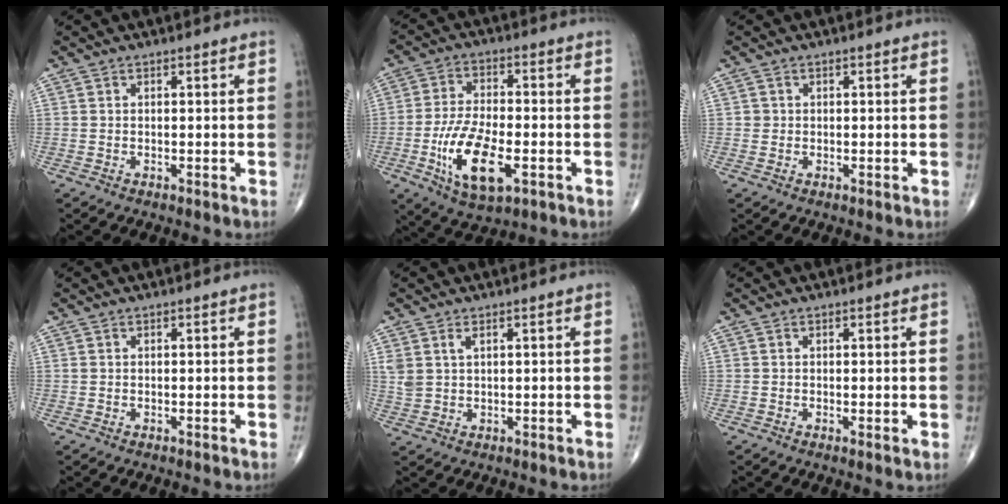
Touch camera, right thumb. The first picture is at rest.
{"total": 13.6, "force": [-4.3, 6.0, 11.5], "torque": [-0.215, 0.005, -0.073]}
{"total": 0.9, "force": [0.0, 0.9, 0.0], "torque": [0.006, 0.003, 0.000]}
{"total": 0.0}
{"total": 2.7, "force": [1.1, 1.7, 1.7], "torque": [-0.036, 0.003, 0.031]}
{"total": 0.6, "force": [0.1, 0.2, 0.6], "torque": [-0.013, -0.004, -0.001]}